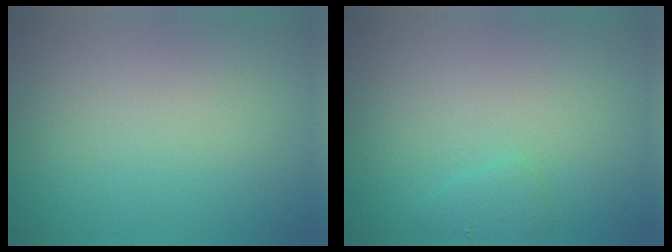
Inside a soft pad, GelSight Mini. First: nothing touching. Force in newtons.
{"total": 1.1, "press": 1.1, "slide": 0.0}